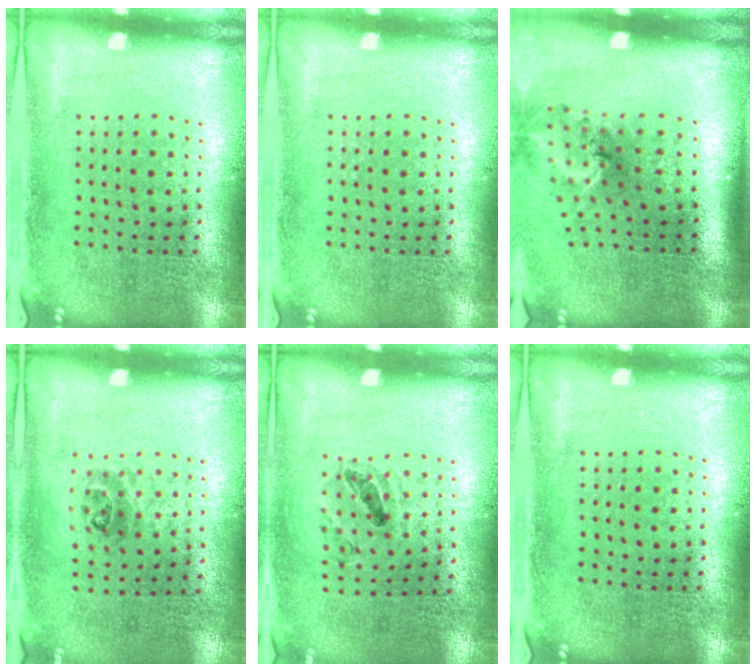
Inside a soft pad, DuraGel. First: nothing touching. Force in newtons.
{"total": 0.0}
{"total": 1.9, "press": 1.3, "slide": 1.4}
{"total": 1.0, "press": 0.6, "slide": 0.7}
{"total": 0.9, "press": 0.9, "slide": 0.1}
{"total": 0.0}